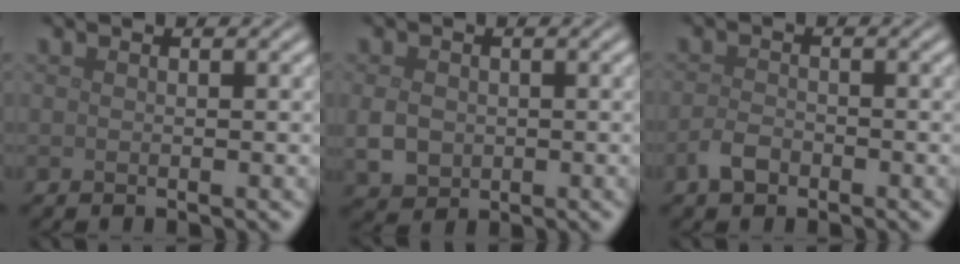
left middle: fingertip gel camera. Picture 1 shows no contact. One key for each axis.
{"total": 2.9, "fx": -0.2, "fy": 2.4, "fz": 1.6, "tx": -0.035, "ty": -0.004, "tz": -0.006}
{"total": 1.9, "fx": -1.2, "fy": 1.1, "fz": 1.0, "tx": -0.021, "ty": 0.002, "tz": -0.027}